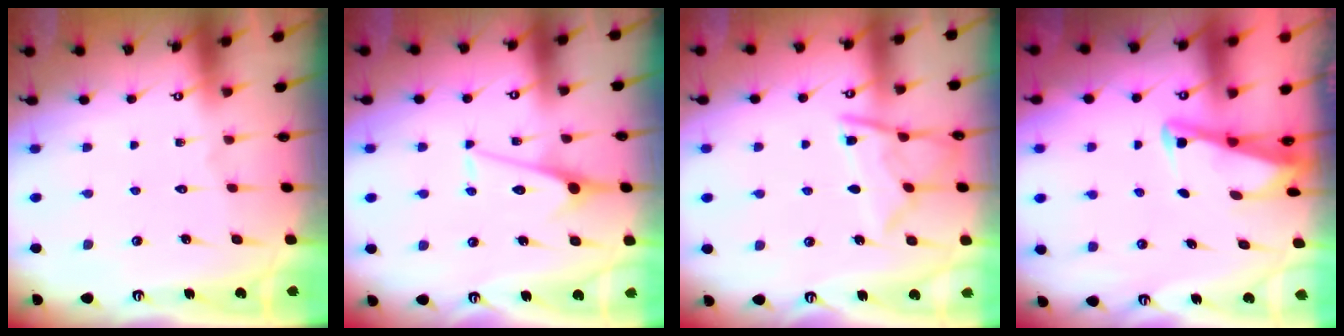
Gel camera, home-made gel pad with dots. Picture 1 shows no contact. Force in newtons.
{"total": 6.4, "press": 6.4, "slide": 0.7}
{"total": 10.7, "press": 10.7, "slide": 1.0}
{"total": 2.7, "press": 2.6, "slide": 0.4}